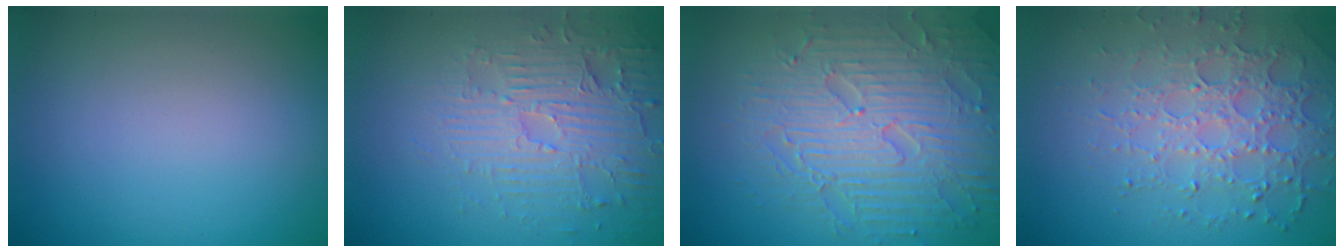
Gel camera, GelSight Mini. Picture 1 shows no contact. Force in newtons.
{"total": 4.1, "press": 3.9, "slide": 1.4}
{"total": 8.4, "press": 6.1, "slide": 5.8}
{"total": 4.9, "press": 4.2, "slide": 2.4}